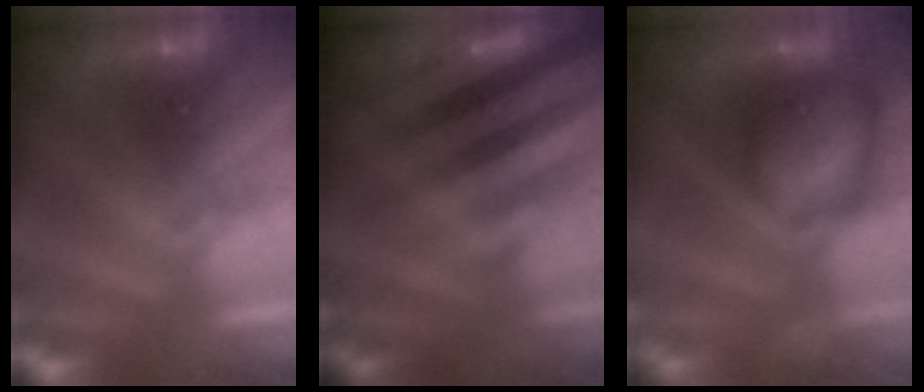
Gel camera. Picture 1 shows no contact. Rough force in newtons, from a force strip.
{"total": 2.8}
{"total": 7.8}